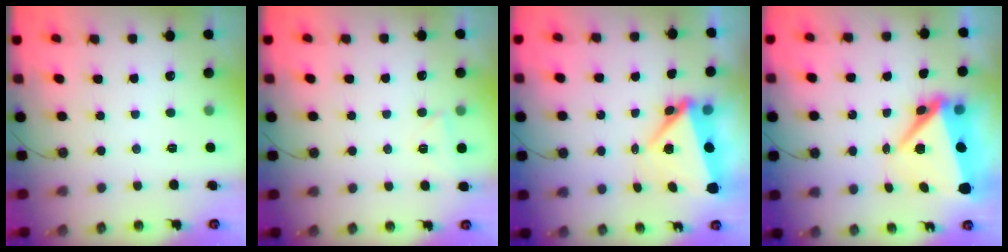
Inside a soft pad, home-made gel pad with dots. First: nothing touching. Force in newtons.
{"total": 2.8, "press": 2.7, "slide": 0.6}
{"total": 6.0, "press": 5.7, "slide": 1.8}
{"total": 9.1, "press": 9.0, "slide": 1.3}